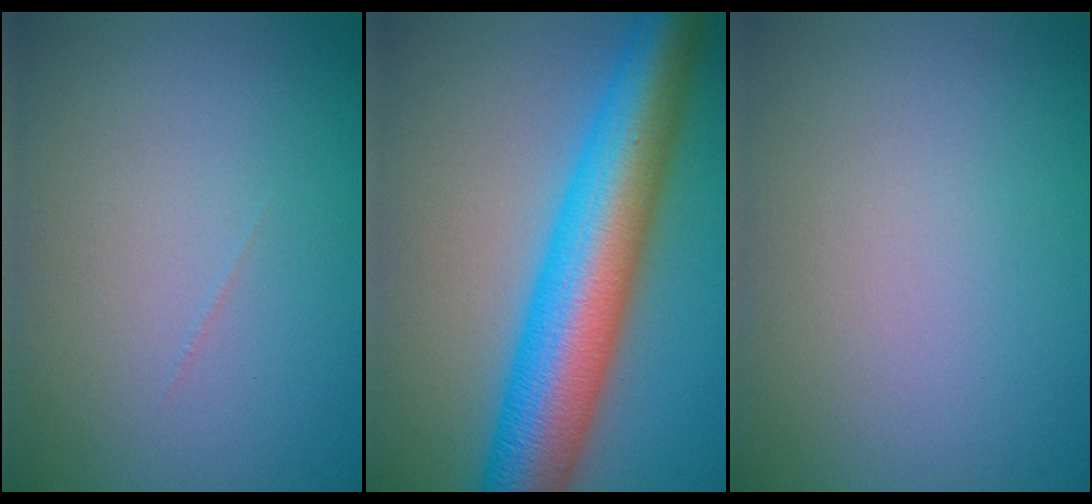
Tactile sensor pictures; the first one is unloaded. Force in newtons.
{"total": 11.3, "press": 11.3, "slide": 0.1}
{"total": 0.0}